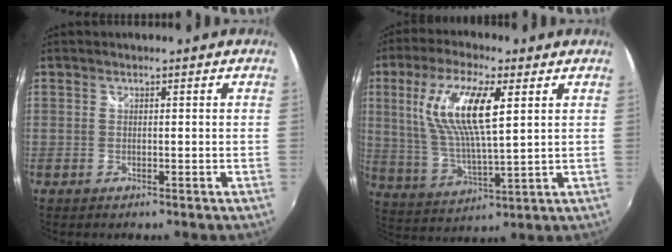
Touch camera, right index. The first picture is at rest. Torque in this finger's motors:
{"motor_torque": [0.88, 0.88, 0.57, 0.21]}